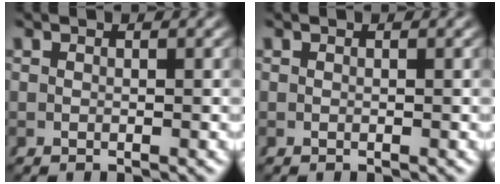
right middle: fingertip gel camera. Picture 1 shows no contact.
{"total": 0.0}